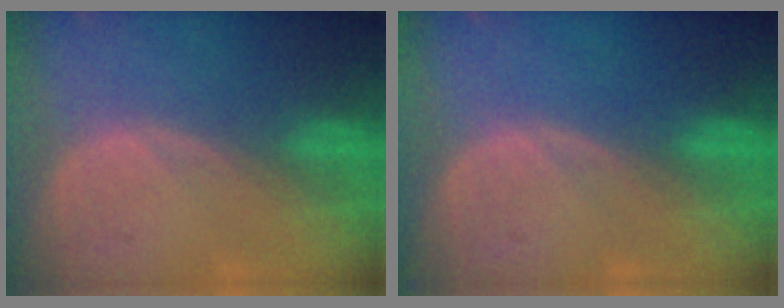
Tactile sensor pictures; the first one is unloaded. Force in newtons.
{"total": 0.0}